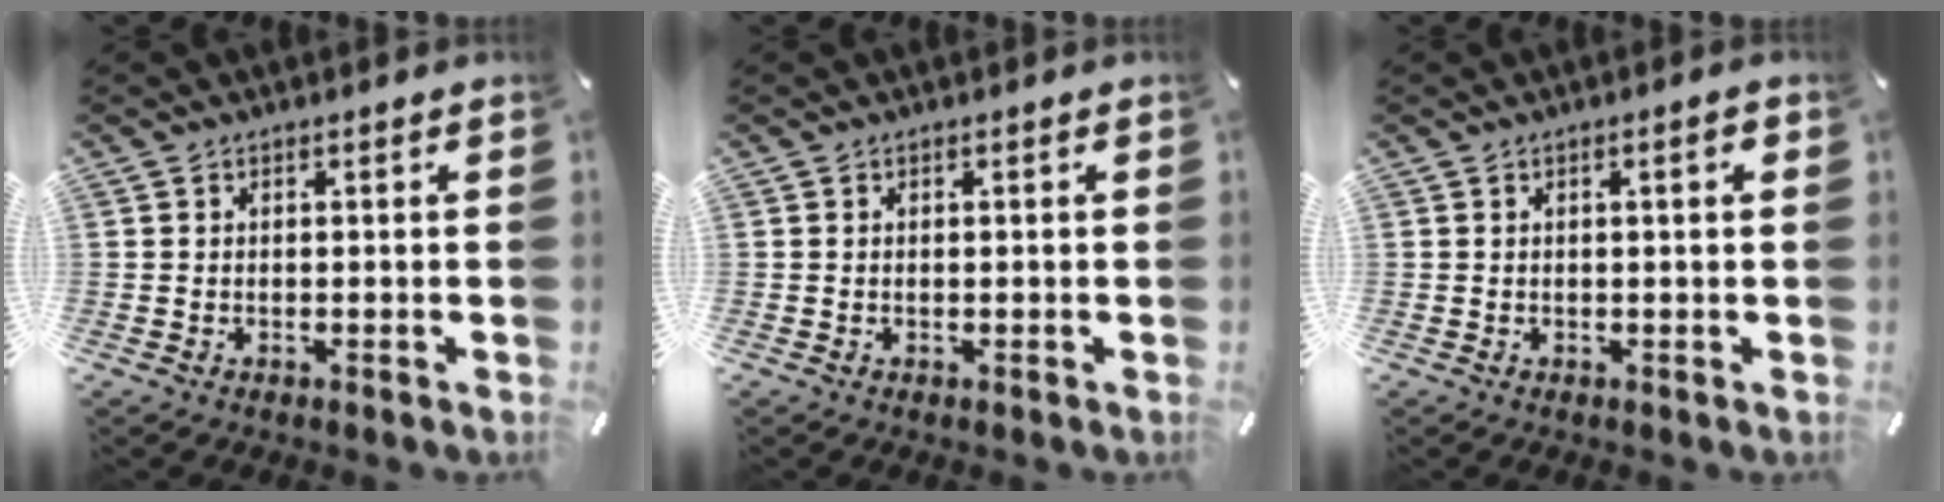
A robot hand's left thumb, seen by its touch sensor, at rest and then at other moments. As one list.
[{"total": 0.0}, {"total": 2.3, "force": [0.5, 0.3, 2.2], "torque": [-0.042, 0.003, 0.007]}]